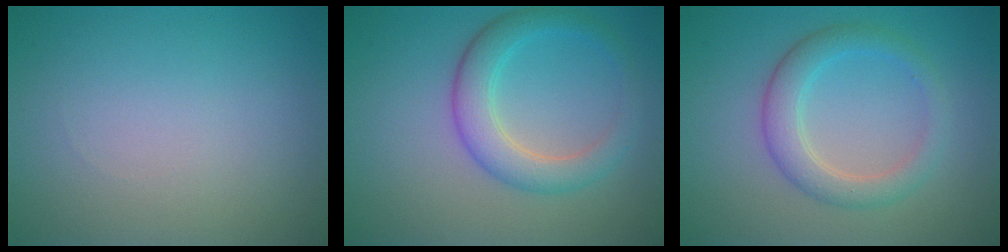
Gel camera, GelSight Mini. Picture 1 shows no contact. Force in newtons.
{"total": 4.0, "press": 4.0, "slide": 0.1}
{"total": 3.5, "press": 3.5, "slide": 0.4}